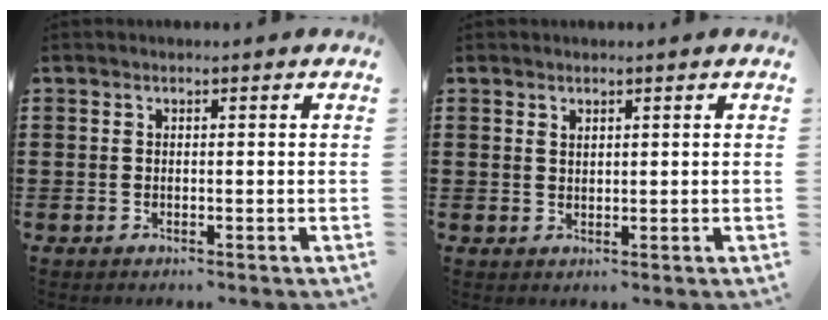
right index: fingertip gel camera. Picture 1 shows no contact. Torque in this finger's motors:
{"motor_torque": [-1.01, 1.11, -0.08, -0.01]}